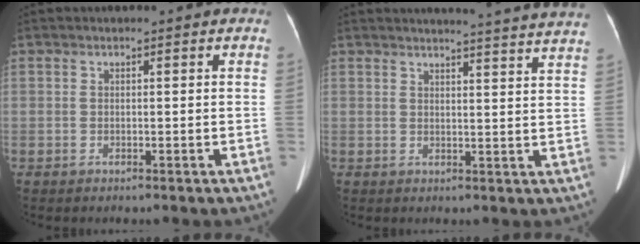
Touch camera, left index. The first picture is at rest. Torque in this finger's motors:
{"motor_torque": [-0.41, -0.95, 0.01, 0.06]}